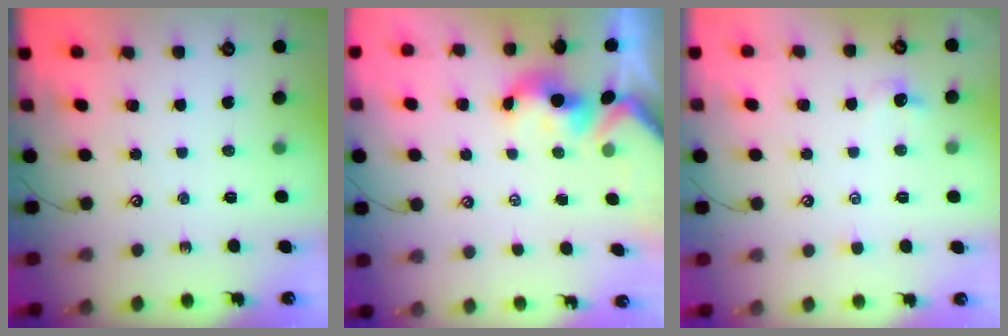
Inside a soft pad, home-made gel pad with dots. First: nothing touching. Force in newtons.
{"total": 1.6, "press": 1.5, "slide": 0.7}
{"total": 0.9, "press": 0.8, "slide": 0.4}